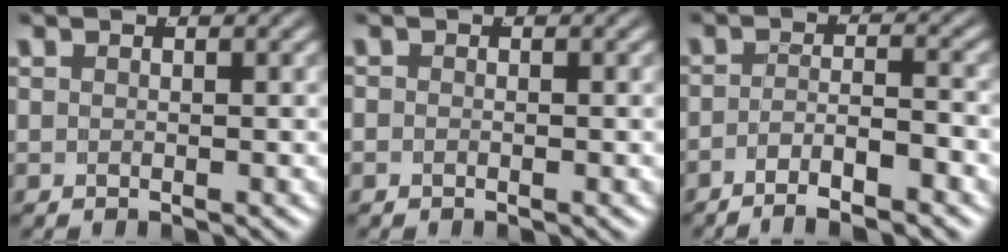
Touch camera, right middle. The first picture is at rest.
{"total": 0.8, "force": [-0.5, 0.6, 0.2], "torque": [-0.007, -0.004, -0.008]}
{"total": 4.7, "force": [-4.1, 0.9, 2.2], "torque": [-0.032, -0.013, -0.064]}